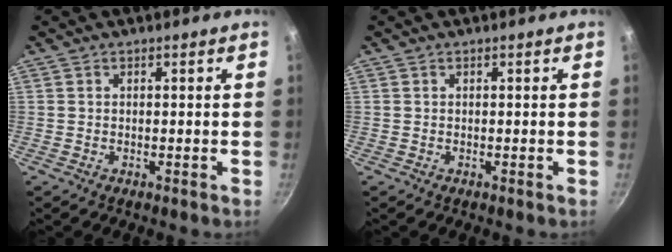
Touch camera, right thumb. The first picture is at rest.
{"total": 0.0}